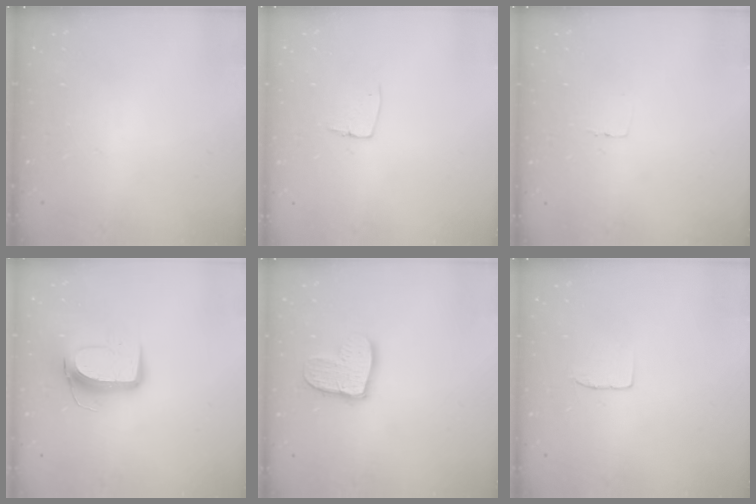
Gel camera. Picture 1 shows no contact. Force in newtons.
{"total": 6.0, "press": 6.0, "slide": 0.4}
{"total": 2.3, "press": 2.3, "slide": 0.1}
{"total": 10.6, "press": 10.6, "slide": 0.9}
{"total": 12.2, "press": 12.2, "slide": 1.0}
{"total": 3.9, "press": 3.9, "slide": 0.3}